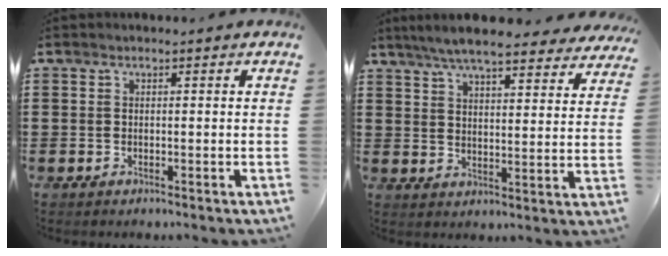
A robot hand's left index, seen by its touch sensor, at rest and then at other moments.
{"total": 7.2, "force": [6.6, 0.2, 2.9], "torque": [-0.080, -0.025, 0.119]}